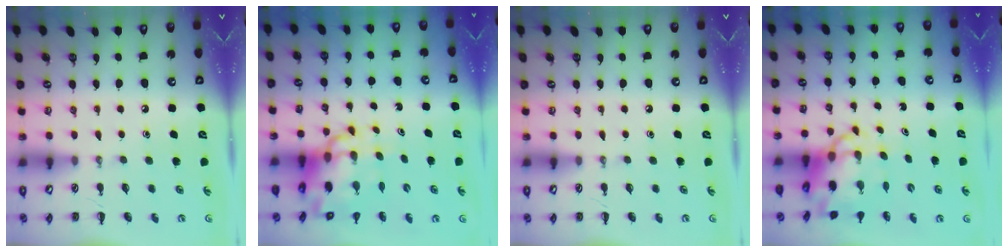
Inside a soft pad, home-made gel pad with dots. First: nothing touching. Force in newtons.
{"total": 11.2, "press": 10.9, "slide": 2.9}
{"total": 0.0}
{"total": 8.5, "press": 8.2, "slide": 2.2}